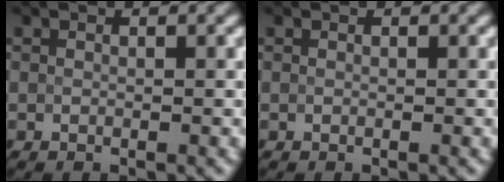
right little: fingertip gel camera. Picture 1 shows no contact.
{"total": 0.0}